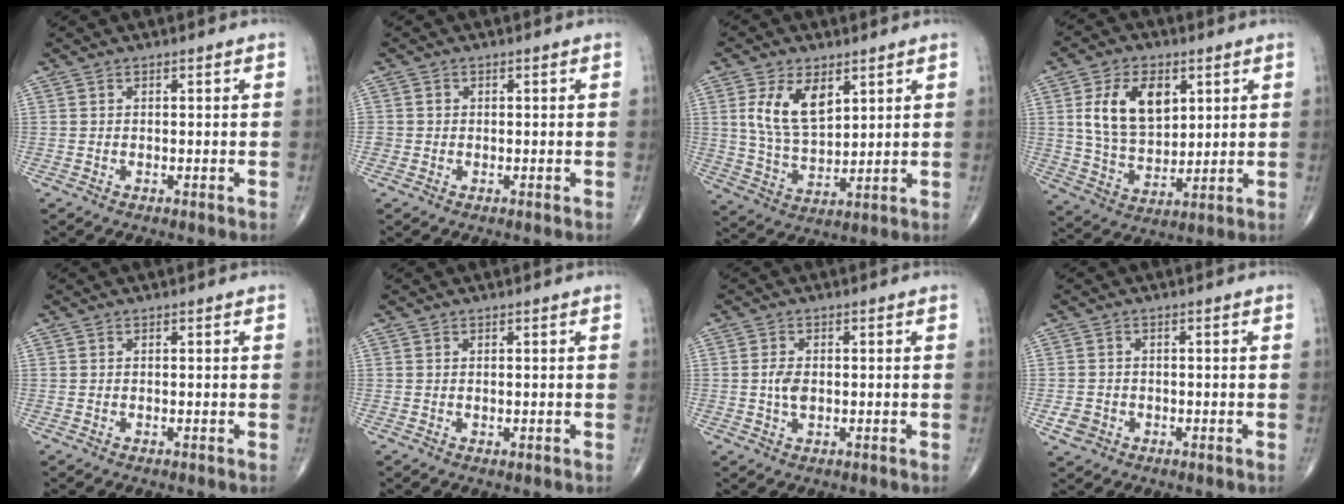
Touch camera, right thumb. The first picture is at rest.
{"total": 1.2, "force": [-0.1, 1.2, 0.1], "torque": [0.006, 0.005, -0.005]}
{"total": 10.8, "force": [4.2, 6.0, 7.9], "torque": [-0.132, -0.020, 0.090]}
{"total": 13.6, "force": [4.2, 8.6, 9.6], "torque": [-0.150, -0.016, 0.085]}
{"total": 0.0}
{"total": 0.0}
{"total": 3.0, "force": [-0.1, 1.8, 2.4], "torque": [-0.047, 0.000, -0.004]}
{"total": 3.0, "force": [-1.0, 2.6, 1.1], "torque": [-0.013, 0.005, -0.014]}